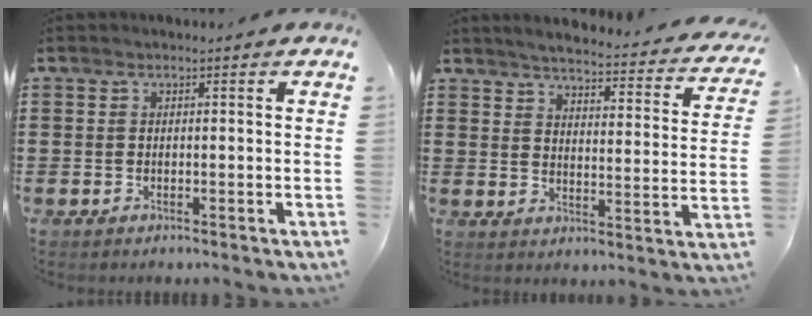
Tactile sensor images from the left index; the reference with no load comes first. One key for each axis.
{"total": 3.7, "fx": 3.5, "fy": -0.2, "fz": 1.2, "tx": -0.044, "ty": -0.031, "tz": 0.051}